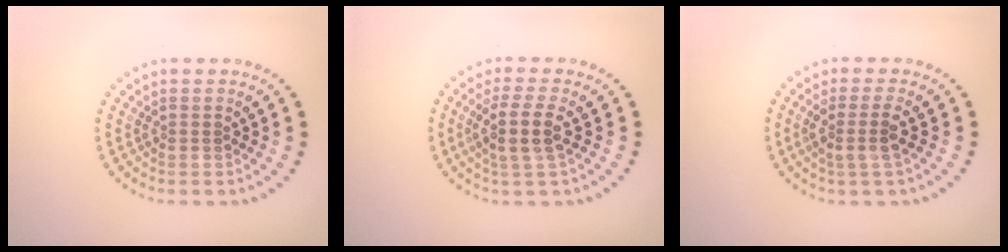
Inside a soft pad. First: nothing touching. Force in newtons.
{"total": 3.0, "press": 2.6, "slide": 1.4}
{"total": 2.4, "press": 1.8, "slide": 1.6}